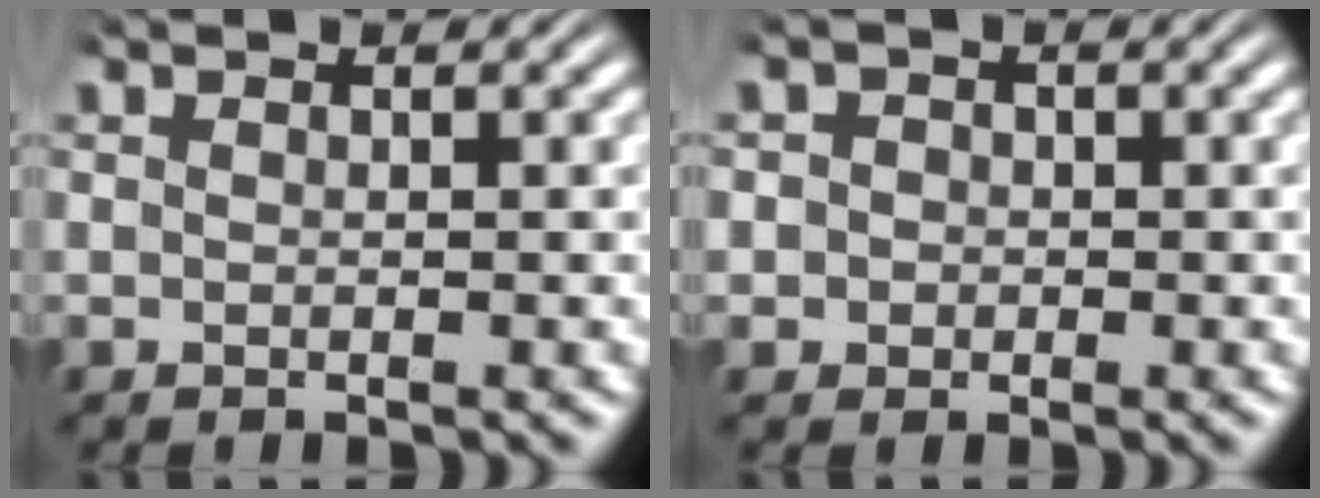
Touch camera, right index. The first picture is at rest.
{"total": 2.8, "force": [-0.5, 2.7, 0.4], "torque": [-0.013, -0.005, -0.014]}